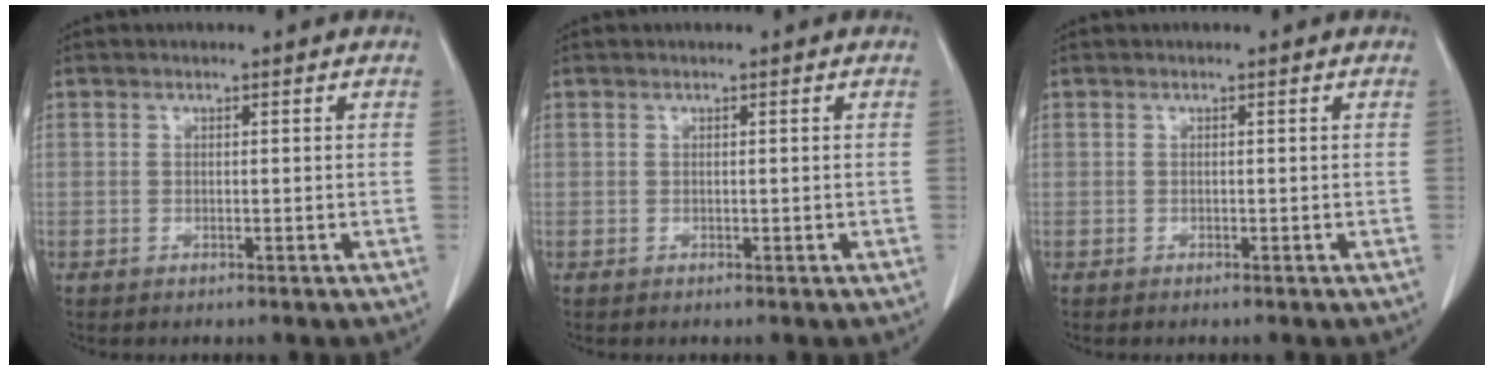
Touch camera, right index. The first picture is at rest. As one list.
[{"total": 0.0}, {"total": 0.0}]